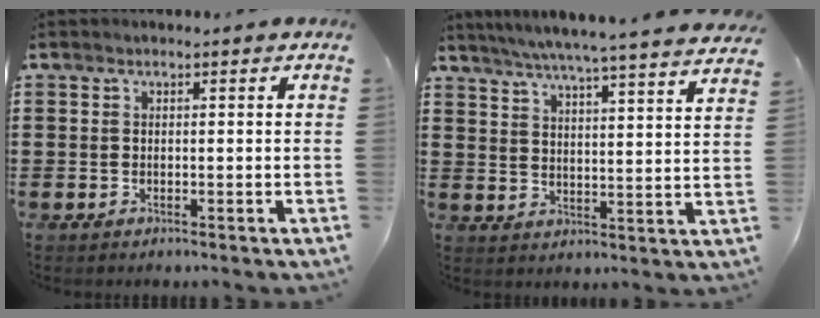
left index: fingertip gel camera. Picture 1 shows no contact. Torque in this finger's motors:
{"motor_torque": [1.14, -1.00, 0.82, 0.21]}